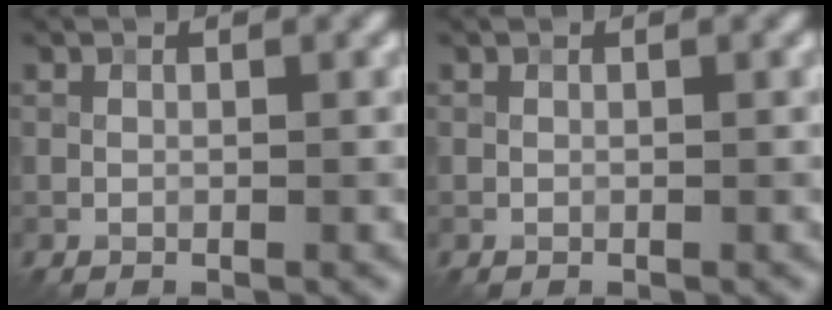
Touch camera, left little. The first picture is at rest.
{"total": 0.0}